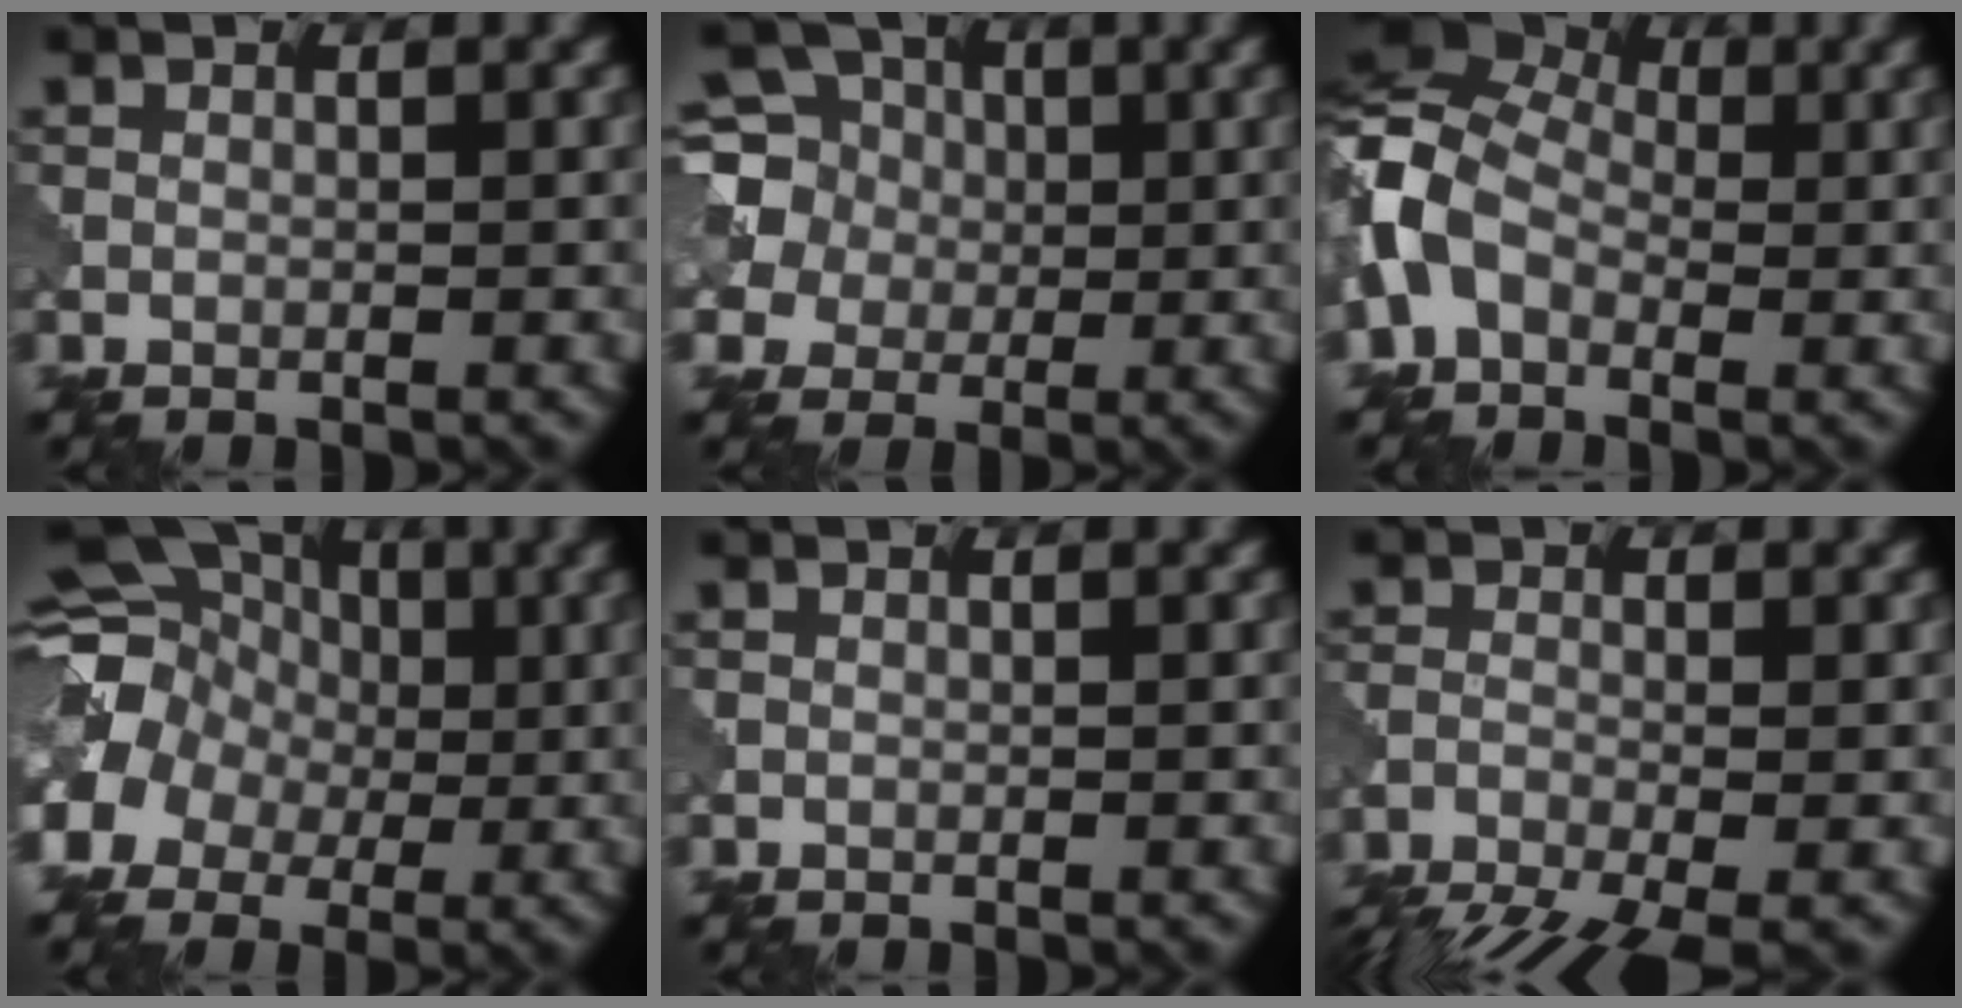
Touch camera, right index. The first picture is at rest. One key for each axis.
{"total": 7.7, "fx": 2.1, "fy": 6.9, "fz": 2.9, "tx": -0.091, "ty": 0.027, "tz": 0.021}
{"total": 9.0, "fx": -0.7, "fy": 6.5, "fz": 6.2, "tx": -0.138, "ty": 0.016, "tz": -0.020}
{"total": 11.3, "fx": -0.7, "fy": 10.1, "fz": 5.1, "tx": -0.111, "ty": 0.022, "tz": -0.042}
{"total": 0.0}
{"total": 9.6, "fx": -7.4, "fy": 3.2, "fz": 5.2, "tx": -0.107, "ty": -0.033, "tz": -0.106}